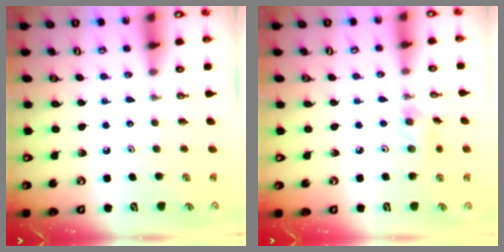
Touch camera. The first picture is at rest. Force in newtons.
{"total": 5.4, "press": 5.2, "slide": 1.6}